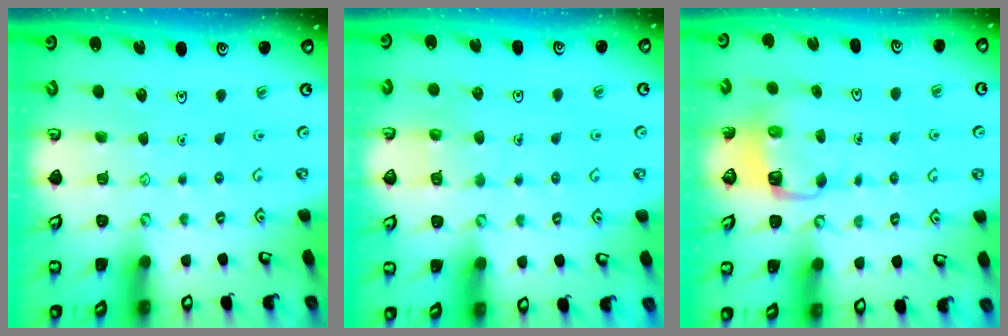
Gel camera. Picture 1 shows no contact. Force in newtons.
{"total": 6.3, "press": 6.3, "slide": 0.4}
{"total": 3.3, "press": 3.3, "slide": 0.1}